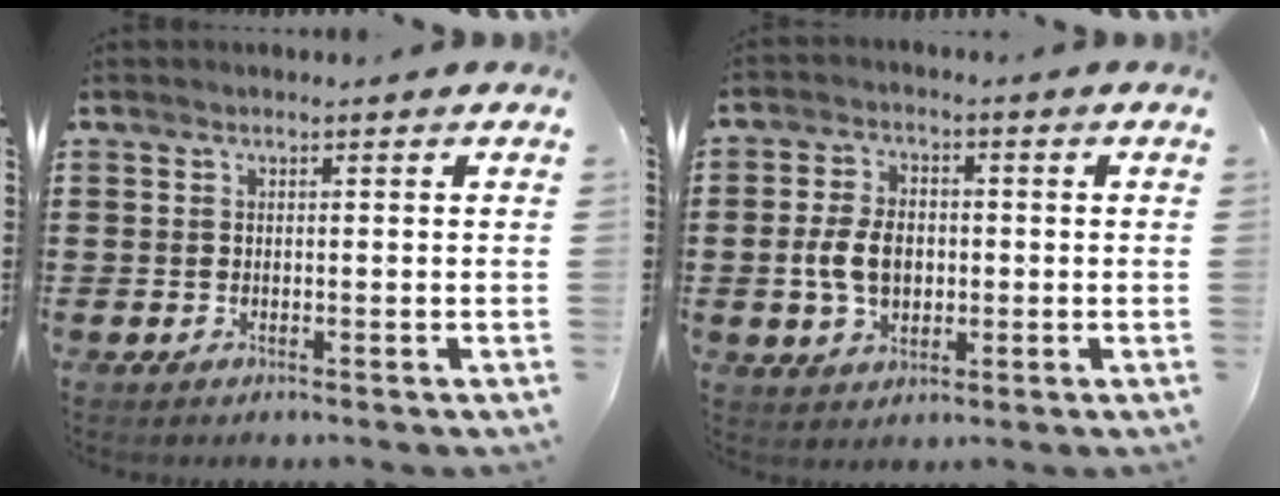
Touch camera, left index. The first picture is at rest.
{"total": 6.5, "force": [-0.6, 4.4, 4.7], "torque": [-0.105, 0.003, -0.019]}